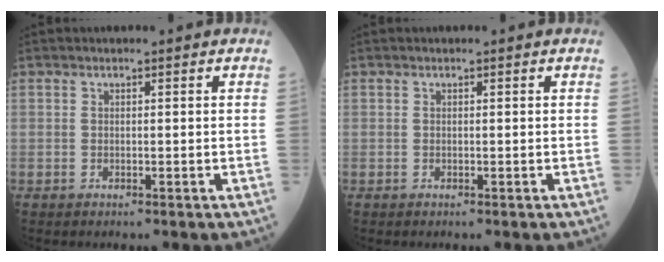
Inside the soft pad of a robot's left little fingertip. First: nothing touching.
{"total": 0.0}